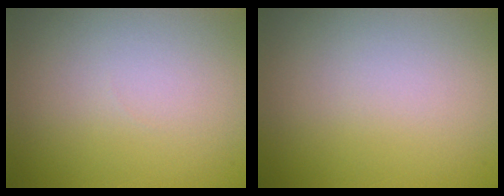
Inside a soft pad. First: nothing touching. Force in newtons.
{"total": 0.0}